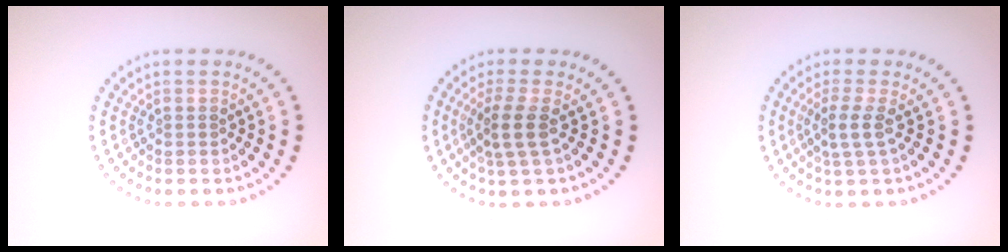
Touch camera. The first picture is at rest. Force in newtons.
{"total": 2.7, "press": 2.1, "slide": 1.7}
{"total": 2.0, "press": 1.5, "slide": 1.4}